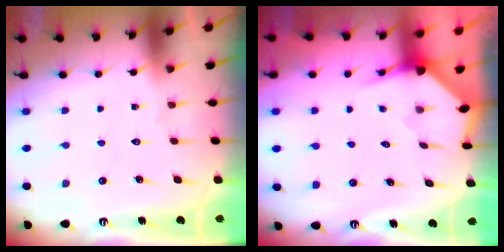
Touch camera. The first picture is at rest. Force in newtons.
{"total": 3.1, "press": 3.1, "slide": 0.3}